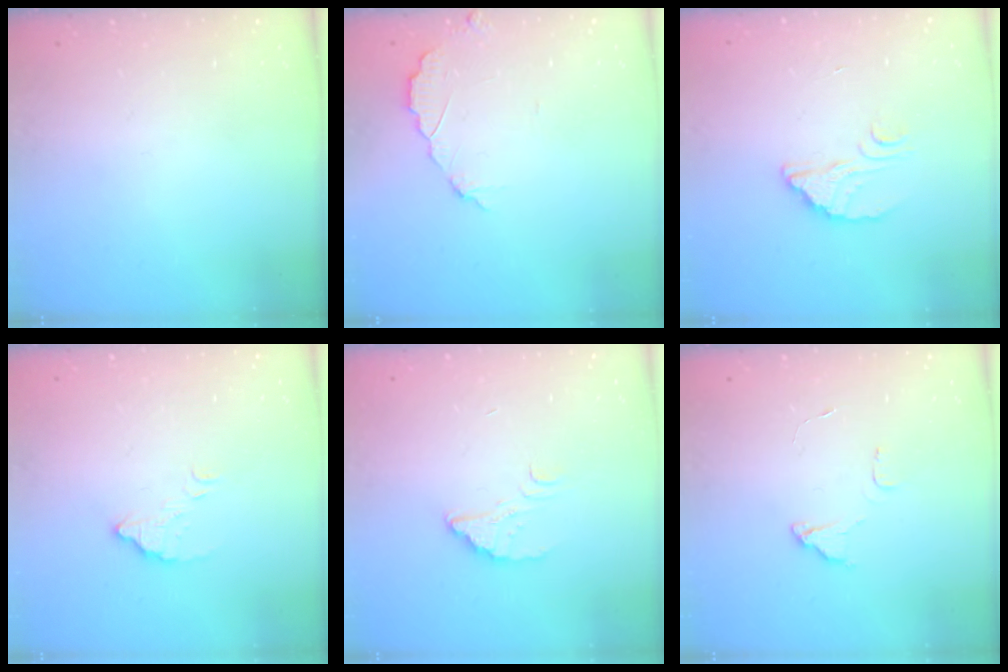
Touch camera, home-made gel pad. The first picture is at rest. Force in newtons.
{"total": 3.7, "press": 3.7, "slide": 0.4}
{"total": 2.9, "press": 2.9, "slide": 0.0}
{"total": 3.5, "press": 3.5, "slide": 0.3}
{"total": 2.4, "press": 2.4, "slide": 0.1}
{"total": 5.8, "press": 5.8, "slide": 0.3}